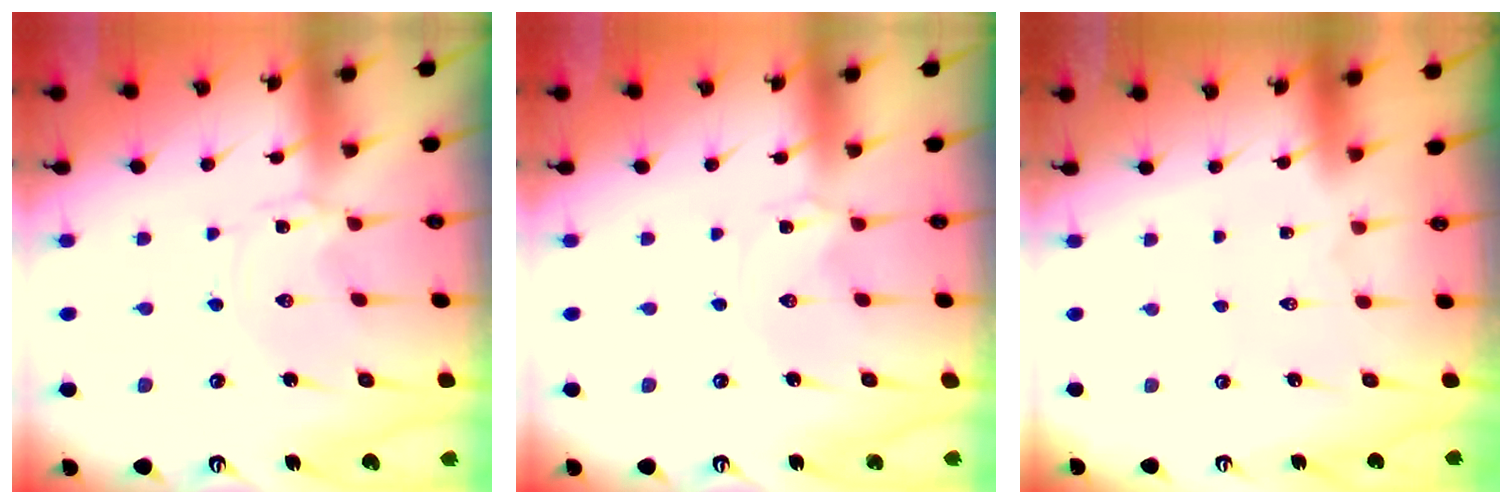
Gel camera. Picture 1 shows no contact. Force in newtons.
{"total": 0.0}
{"total": 1.6, "press": 1.6, "slide": 0.1}